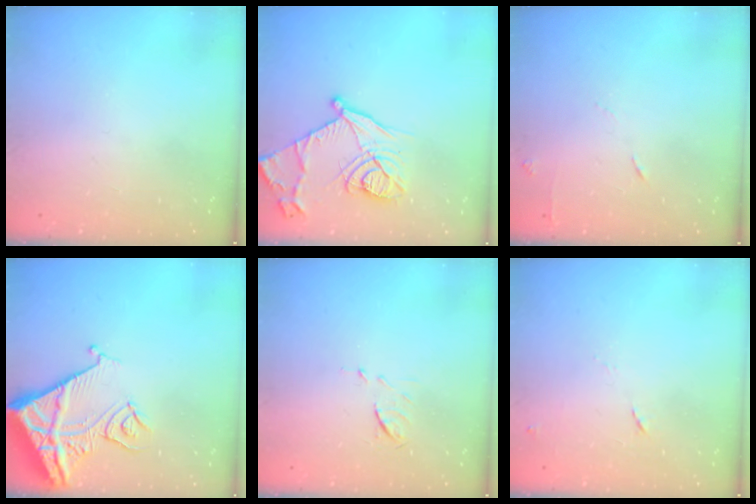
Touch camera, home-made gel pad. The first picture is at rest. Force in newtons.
{"total": 16.2, "press": 16.2, "slide": 1.4}
{"total": 6.6, "press": 6.6, "slide": 0.8}
{"total": 13.5, "press": 13.5, "slide": 1.4}
{"total": 5.8, "press": 5.8, "slide": 0.8}
{"total": 7.4, "press": 7.4, "slide": 0.7}